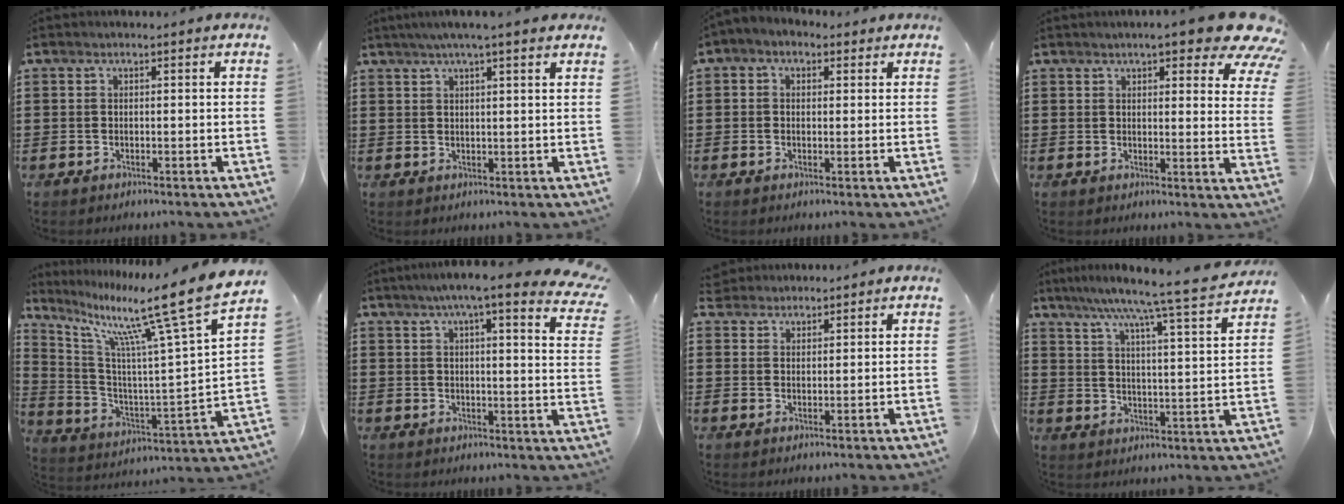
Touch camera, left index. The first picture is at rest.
{"total": 3.4, "force": [2.6, -0.2, 2.1], "torque": [-0.048, 0.002, 0.046]}
{"total": 1.6, "force": [0.2, 1.4, 0.8], "torque": [-0.019, 0.009, 0.002]}
{"total": 8.2, "force": [6.3, 1.4, 5.0], "torque": [-0.077, -0.023, 0.105]}
{"total": 14.7, "force": [10.4, 0.6, 10.3], "torque": [-0.201, -0.072, 0.152]}
{"total": 7.5, "force": [6.0, 0.7, 4.5], "torque": [-0.091, -0.019, 0.099]}
{"total": 2.5, "force": [2.1, 1.1, -0.5], "torque": [-0.002, 0.005, 0.041]}
{"total": 7.1, "force": [6.0, -1.5, 3.5], "torque": [-0.084, -0.055, 0.089]}